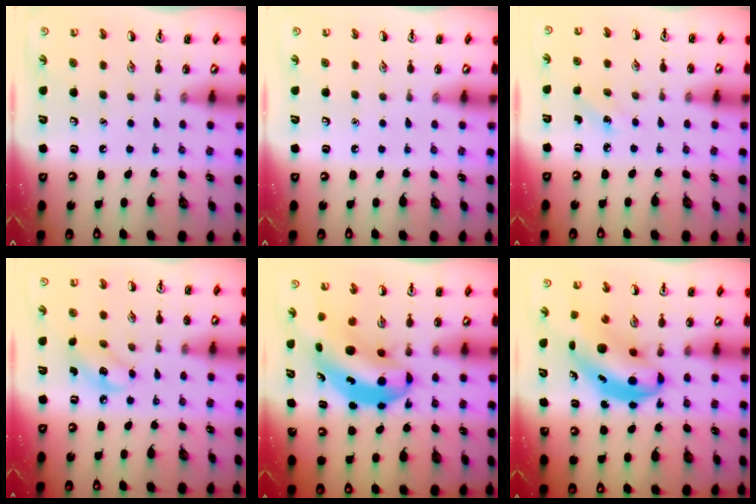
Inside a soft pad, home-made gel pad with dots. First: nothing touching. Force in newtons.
{"total": 0.0}
{"total": 2.5, "press": 2.3, "slide": 0.9}
{"total": 5.0, "press": 5.0, "slide": 0.8}
{"total": 7.0, "press": 6.7, "slide": 1.8}
{"total": 6.9, "press": 6.8, "slide": 1.2}